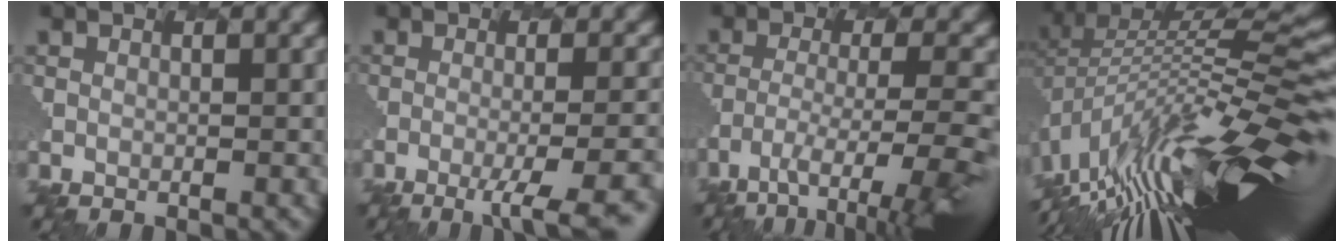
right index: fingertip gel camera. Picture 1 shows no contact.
{"total": 7.0, "force": [-3.6, 1.8, 5.7], "torque": [-0.077, -0.004, -0.043]}
{"total": 8.3, "force": [-5.7, 1.7, 5.8], "torque": [-0.107, -0.009, -0.082]}
{"total": 13.2, "force": [-5.5, 2.9, 11.7], "torque": [-0.209, 0.033, -0.103]}